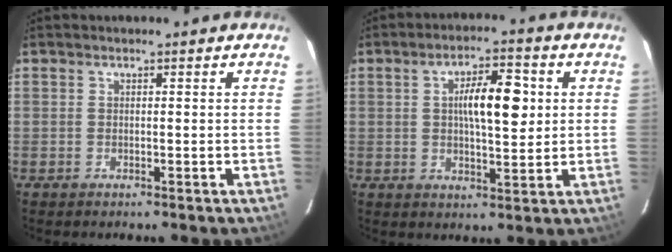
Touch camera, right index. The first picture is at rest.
{"total": 9.2, "force": [1.8, 2.9, 8.5], "torque": [-0.141, 0.015, 0.028]}